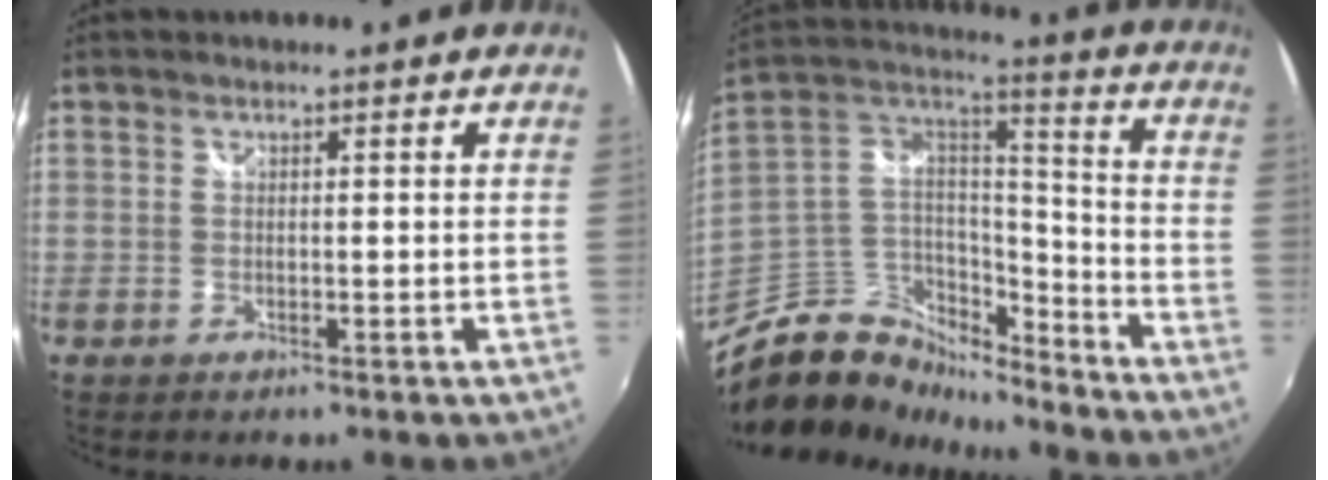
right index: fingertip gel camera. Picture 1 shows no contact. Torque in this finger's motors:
{"motor_torque": [0.40, -0.61, -0.05, -0.02]}